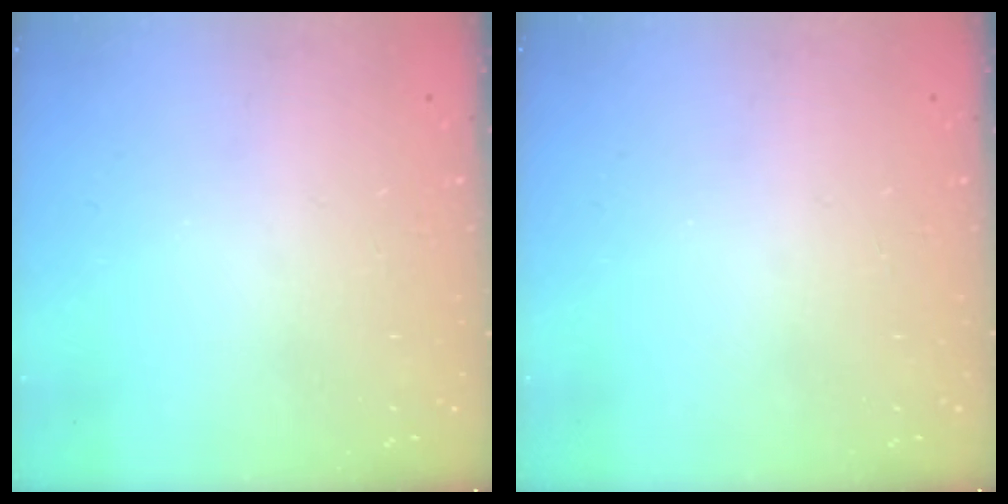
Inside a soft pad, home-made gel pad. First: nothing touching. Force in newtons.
{"total": 0.0}